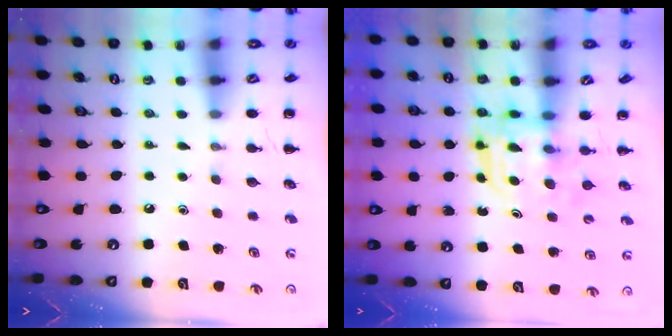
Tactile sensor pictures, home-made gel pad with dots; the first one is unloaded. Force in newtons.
{"total": 3.2, "press": 3.2, "slide": 0.2}